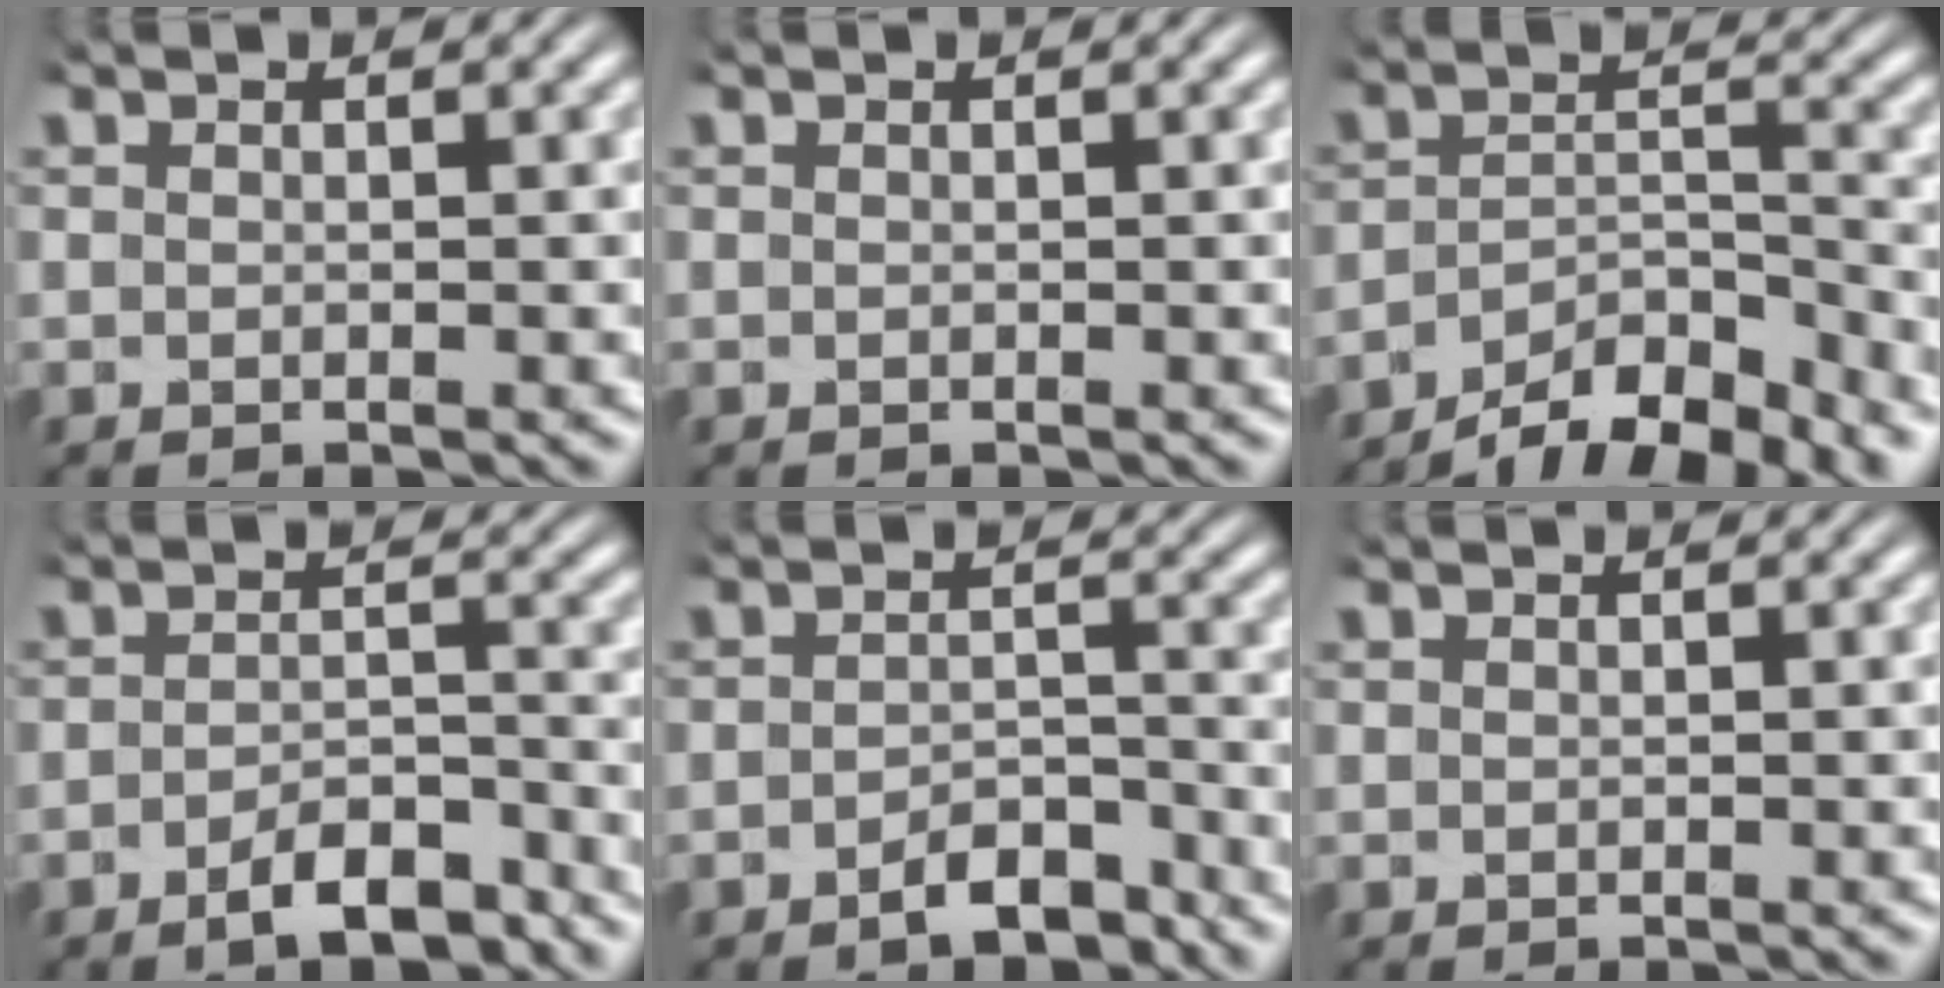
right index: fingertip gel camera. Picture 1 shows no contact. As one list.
[{"total": 0.0}, {"total": 7.3, "force": [-5.9, 2.8, 3.3], "torque": [-0.032, -0.011, -0.091]}, {"total": 5.3, "force": [-4.6, 1.6, 2.1], "torque": [-0.015, -0.003, -0.079]}, {"total": 4.0, "force": [-3.5, 1.2, 1.3], "torque": [0.003, 0.002, -0.064]}, {"total": 0.0}]